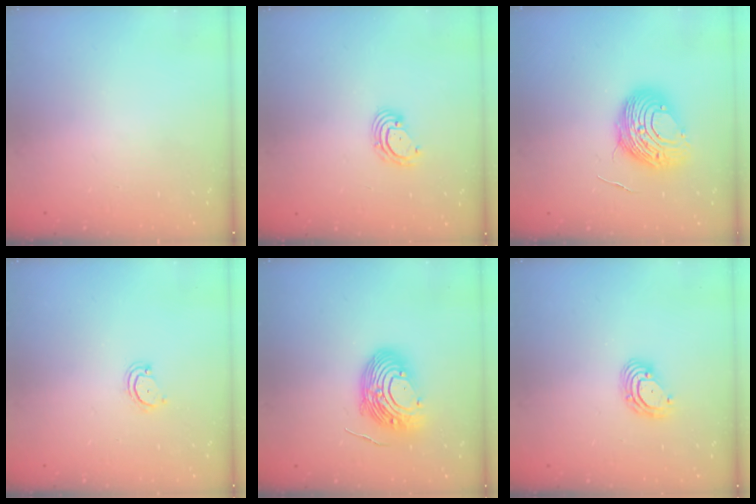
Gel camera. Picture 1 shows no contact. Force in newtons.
{"total": 4.0, "press": 4.0, "slide": 0.4}
{"total": 11.2, "press": 11.2, "slide": 1.2}
{"total": 3.3, "press": 3.3, "slide": 0.2}
{"total": 13.4, "press": 13.3, "slide": 1.5}
{"total": 5.8, "press": 5.7, "slide": 0.8}